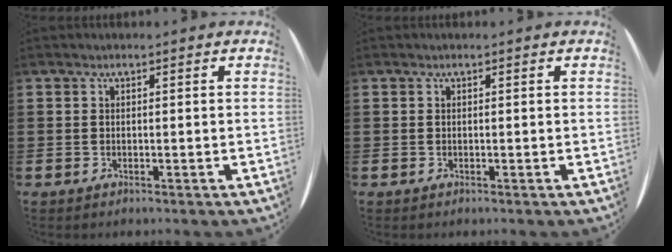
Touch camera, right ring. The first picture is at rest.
{"total": 0.0}